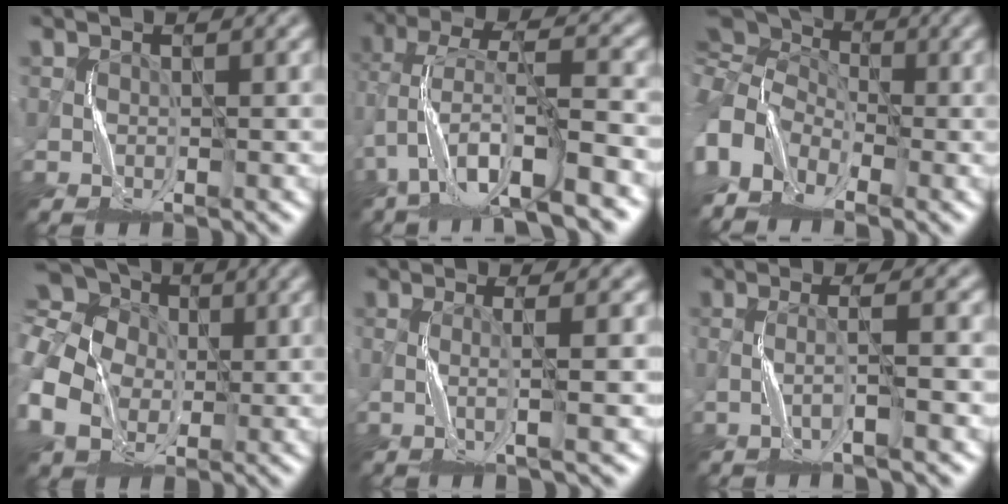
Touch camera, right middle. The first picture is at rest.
{"total": 9.9, "force": [-5.3, 2.8, 7.9], "torque": [-0.146, 0.015, -0.103]}
{"total": 9.6, "force": [-0.5, 7.6, 5.9], "torque": [-0.135, 0.007, -0.012]}
{"total": 11.4, "force": [0.2, 9.5, 6.4], "torque": [-0.171, 0.005, -0.012]}
{"total": 2.6, "force": [-0.3, 0.4, 2.5], "torque": [-0.037, 0.003, -0.010]}
{"total": 2.5, "force": [-1.1, 0.3, 2.3], "torque": [-0.033, 0.013, -0.030]}